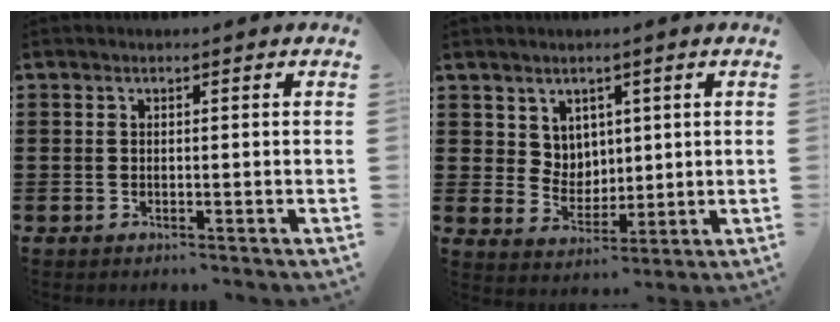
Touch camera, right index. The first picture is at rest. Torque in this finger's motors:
{"motor_torque": [-0.32, 0.20, -0.01, -0.01]}